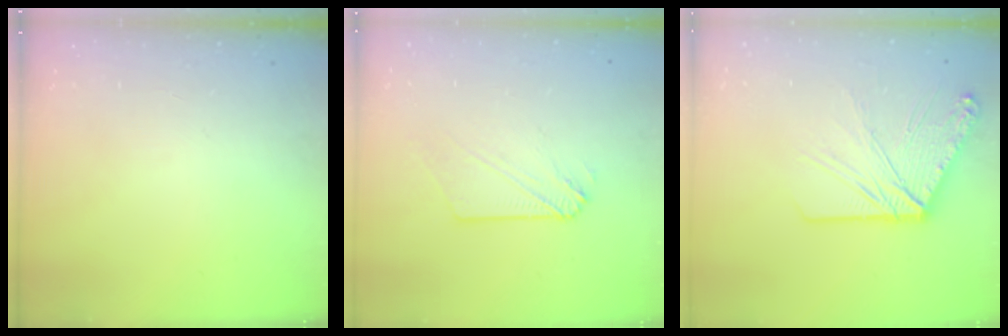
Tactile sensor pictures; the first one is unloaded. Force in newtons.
{"total": 4.4, "press": 4.4, "slide": 0.5}
{"total": 14.4, "press": 14.3, "slide": 2.1}